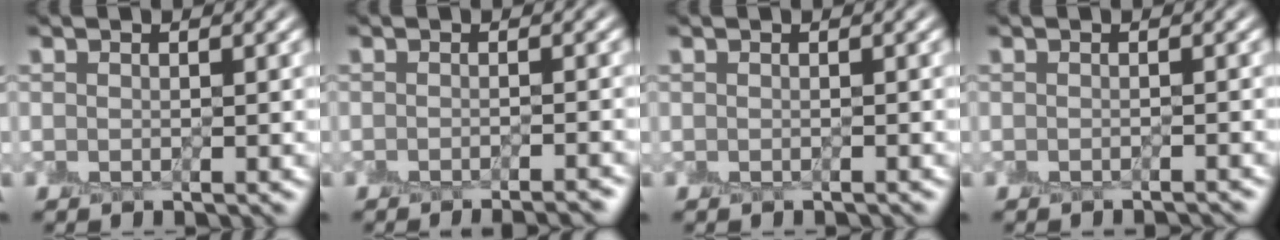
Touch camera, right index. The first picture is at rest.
{"total": 2.8, "force": [-2.5, 0.2, 1.2], "torque": [-0.007, -0.010, -0.029]}
{"total": 0.0}
{"total": 1.2, "force": [-1.1, -0.2, 0.0], "torque": [0.003, -0.011, -0.017]}